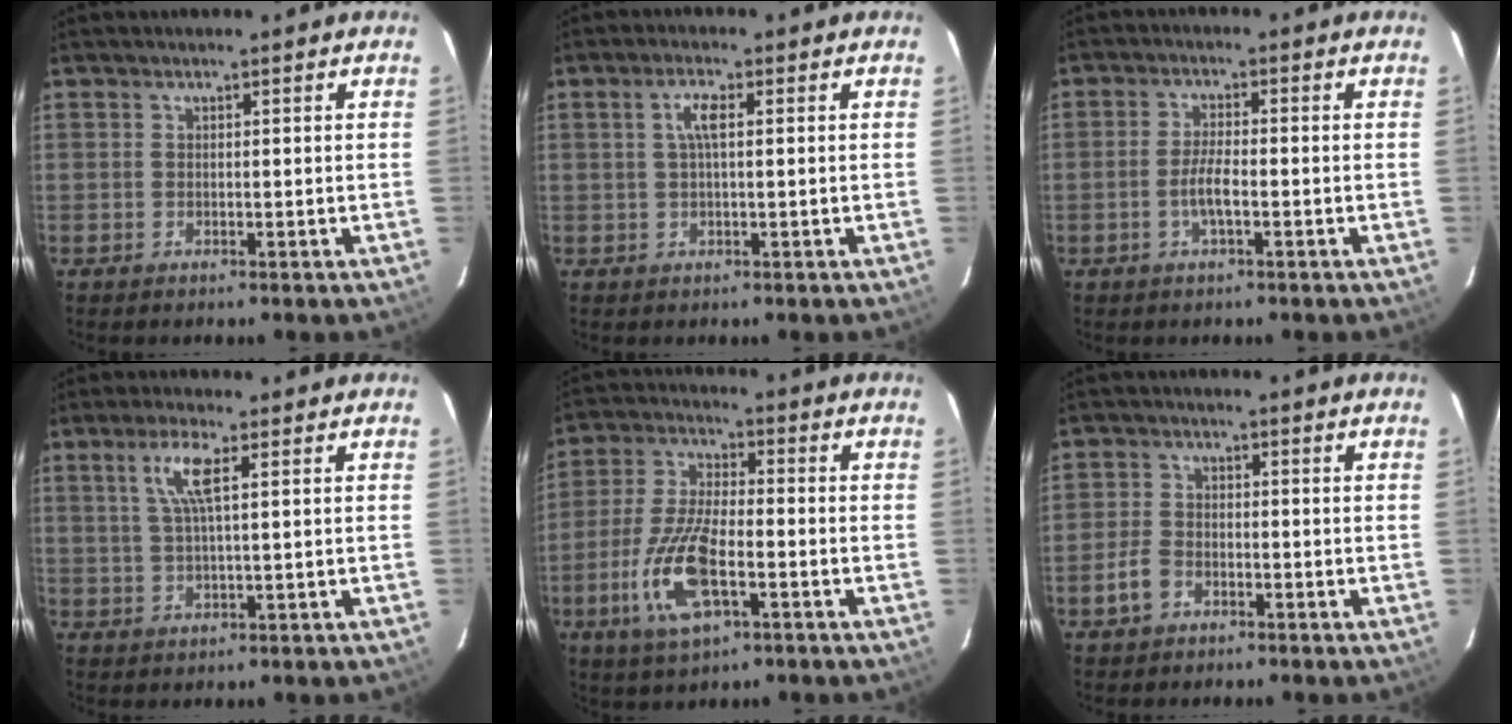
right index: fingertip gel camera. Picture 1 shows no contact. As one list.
[{"total": 3.1, "force": [0.6, 0.7, 3.0], "torque": [-0.061, 0.006, 0.011]}, {"total": 4.1, "force": [-1.5, 0.8, 3.7], "torque": [-0.077, 0.000, -0.030]}, {"total": 5.7, "force": [2.1, 0.8, 5.3], "torque": [-0.106, 0.004, 0.042]}, {"total": 13.5, "force": [-5.0, 4.9, 11.5], "torque": [-0.250, -0.009, -0.095]}, {"total": 4.4, "force": [-2.4, 3.0, 2.2], "torque": [-0.053, 0.009, -0.043]}]